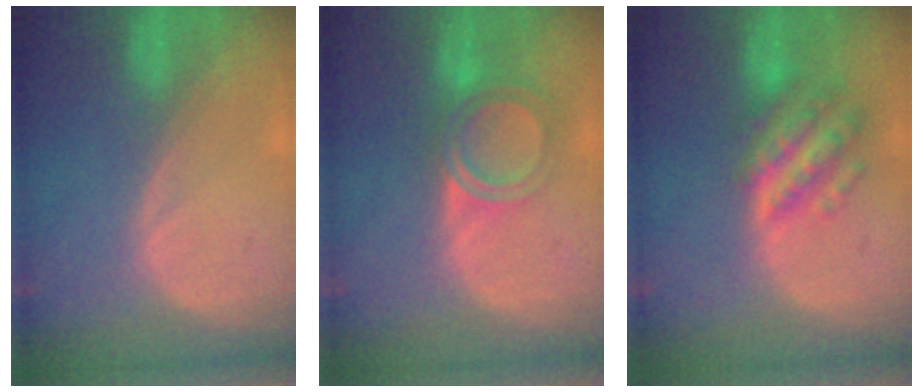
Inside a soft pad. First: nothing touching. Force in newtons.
{"total": 6.3, "press": 5.4, "slide": 3.3}
{"total": 7.7, "press": 7.7, "slide": 0.5}